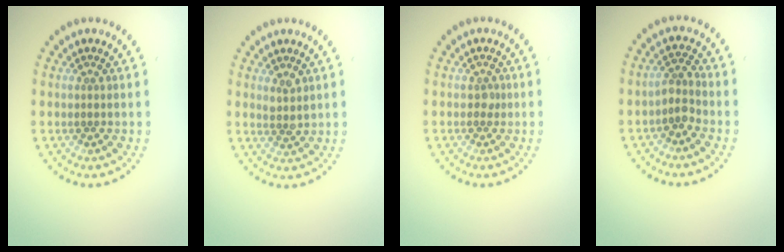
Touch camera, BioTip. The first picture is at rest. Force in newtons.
{"total": 1.3, "press": 1.1, "slide": 0.5}
{"total": 0.6, "press": 0.5, "slide": 0.4}
{"total": 2.0, "press": 1.5, "slide": 1.3}